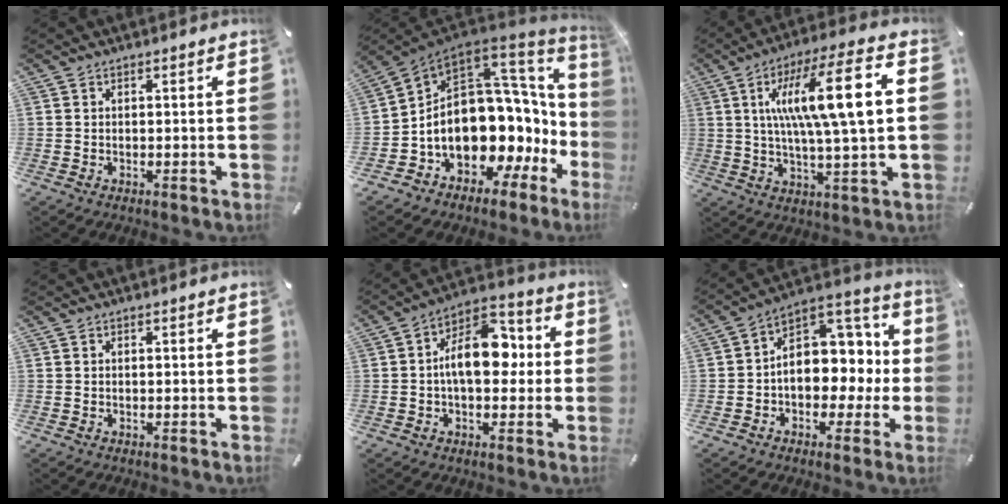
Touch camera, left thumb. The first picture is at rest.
{"total": 19.1, "force": [-2.3, 12.3, 14.5], "torque": [-0.248, -0.056, -0.014]}
{"total": 17.3, "force": [3.8, 2.9, 16.6], "torque": [-0.308, 0.002, 0.047]}
{"total": 0.0}
{"total": 13.8, "force": [0.4, 8.0, 11.1], "torque": [-0.159, -0.001, 0.006]}
{"total": 11.1, "force": [0.2, 9.3, 6.1], "torque": [-0.075, -0.007, 0.012]}